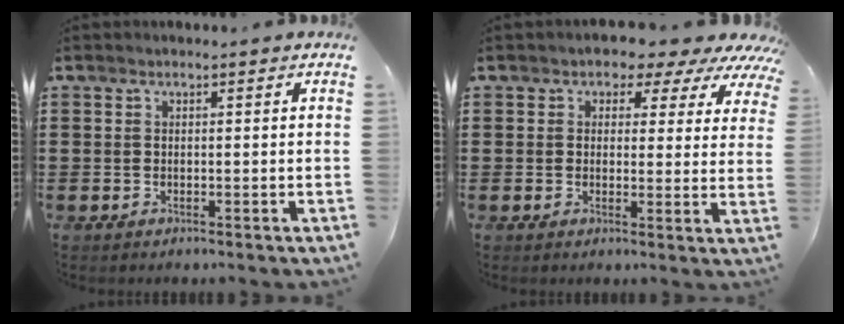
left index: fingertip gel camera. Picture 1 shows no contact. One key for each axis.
{"total": 3.4, "fx": 2.4, "fy": 2.1, "fz": 0.9, "tx": -0.023, "ty": -0.015, "tz": 0.035}